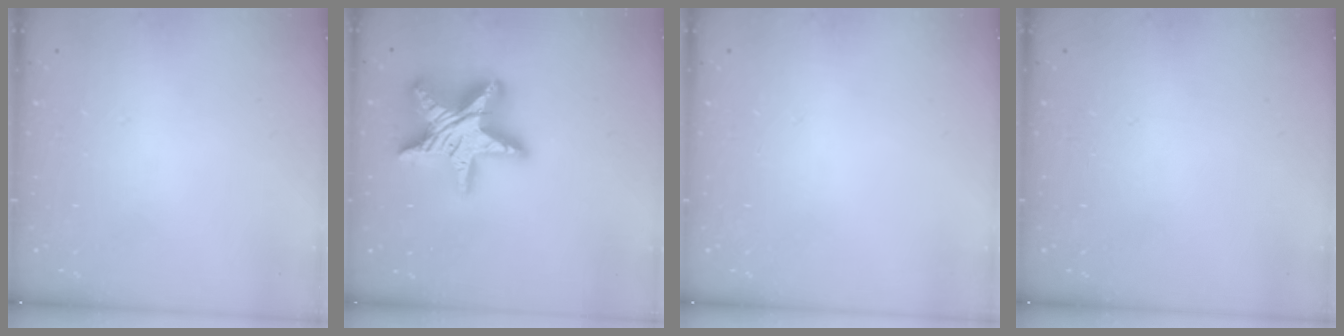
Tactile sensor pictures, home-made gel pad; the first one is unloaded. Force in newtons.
{"total": 21.2, "press": 21.1, "slide": 1.9}
{"total": 0.0}
{"total": 0.0}